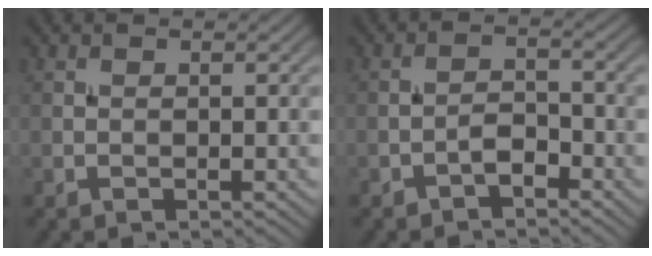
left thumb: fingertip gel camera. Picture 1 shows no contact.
{"total": 2.5, "force": [-1.8, 1.0, 1.4], "torque": [-0.022, 0.008, -0.039]}